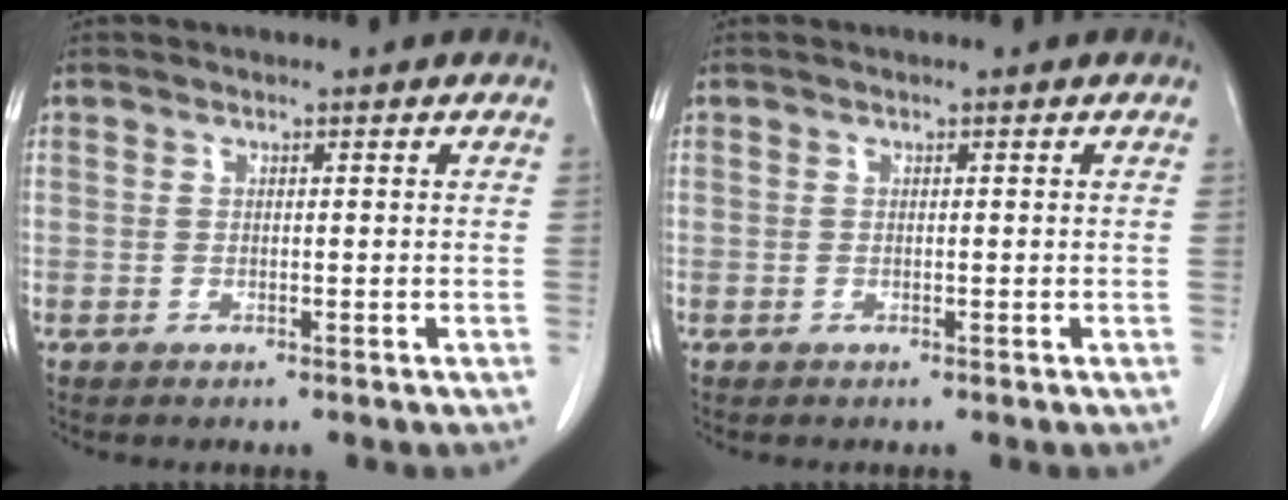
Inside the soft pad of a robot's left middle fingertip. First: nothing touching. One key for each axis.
{"total": 0.0}